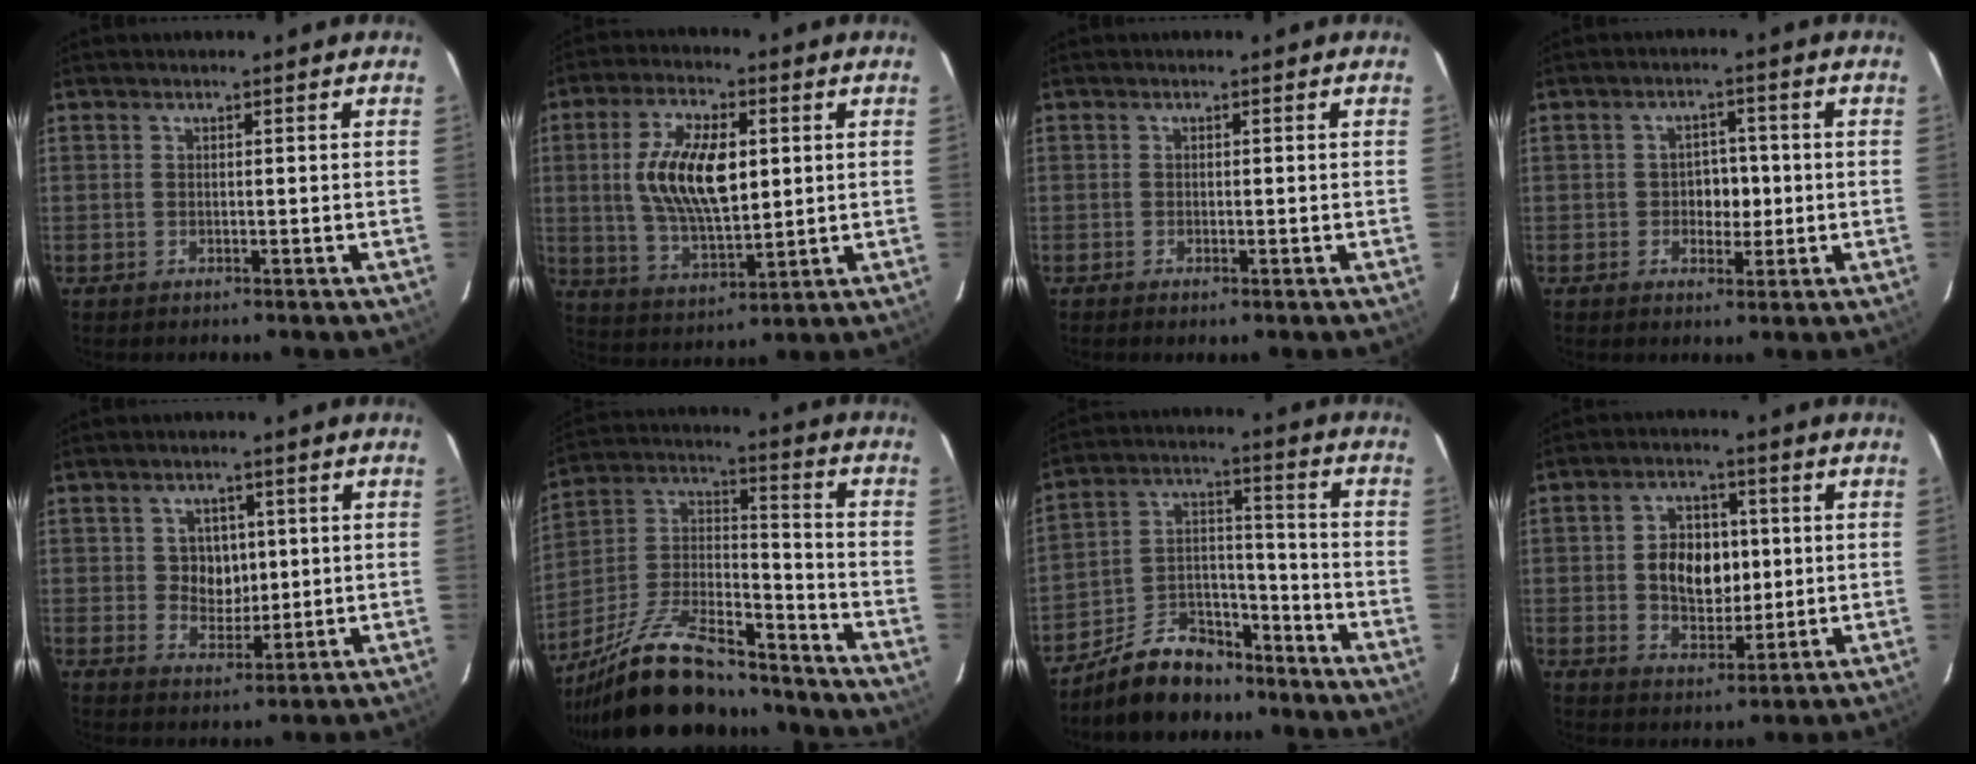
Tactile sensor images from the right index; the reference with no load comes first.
{"total": 14.2, "force": [2.2, 6.6, 12.4], "torque": [-0.235, 0.004, 0.048]}
{"total": 0.8, "force": [-0.5, 0.2, 0.6], "torque": [-0.011, -0.002, -0.009]}
{"total": 4.1, "force": [-0.5, 3.4, 2.3], "torque": [-0.035, 0.010, -0.007]}
{"total": 5.5, "force": [0.9, 4.9, 2.4], "torque": [-0.040, 0.008, 0.022]}
{"total": 24.1, "force": [-19.1, 7.6, 12.6], "torque": [-0.243, 0.008, -0.308]}
{"total": 12.6, "force": [-9.7, 6.6, 4.7], "torque": [-0.093, 0.051, -0.152]}
{"total": 9.6, "force": [0.6, 6.8, 6.7], "torque": [-0.121, 0.013, 0.018]}